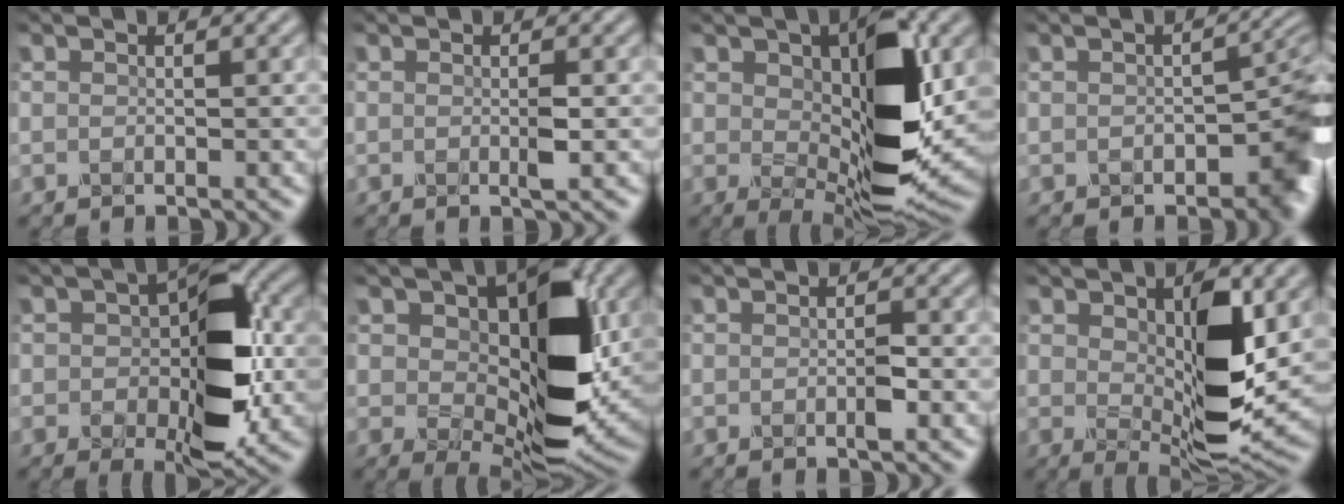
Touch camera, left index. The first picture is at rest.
{"total": 1.1, "force": [0.0, 0.1, 1.1], "torque": [-0.020, -0.002, -0.002]}
{"total": 11.0, "force": [1.2, 5.0, 9.7], "torque": [-0.151, -0.013, 0.027]}
{"total": 5.9, "force": [-1.4, 3.6, 4.4], "torque": [-0.031, -0.007, -0.019]}
{"total": 9.1, "force": [-0.6, 4.8, 7.7], "torque": [-0.113, 0.005, -0.012]}
{"total": 13.3, "force": [2.0, 7.5, 10.8], "torque": [-0.158, -0.014, 0.037]}
{"total": 1.1, "force": [-0.3, 0.2, 1.0], "torque": [-0.017, 0.000, -0.005]}
{"total": 8.5, "force": [1.0, 3.6, 7.7], "torque": [-0.129, -0.012, 0.025]}